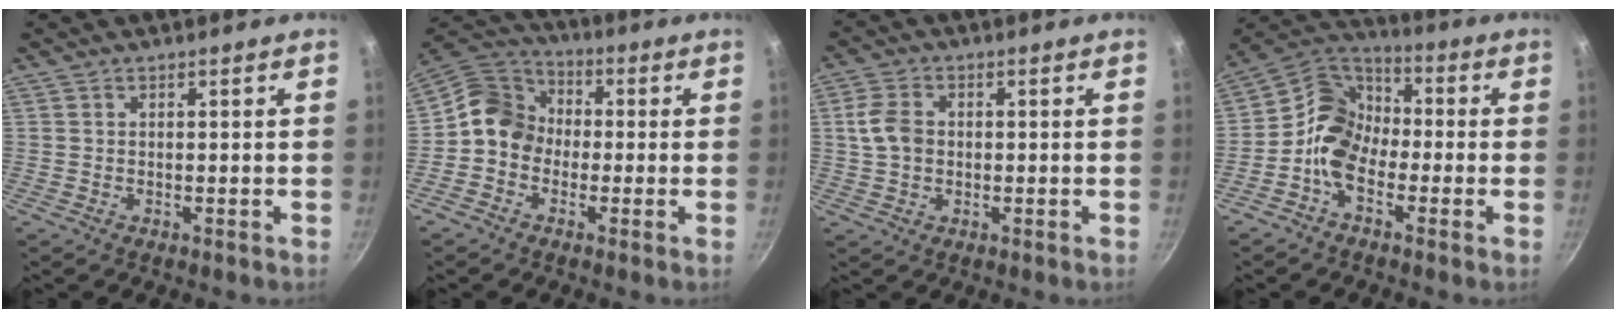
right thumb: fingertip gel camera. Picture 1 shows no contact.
{"total": 10.0, "force": [-0.9, 8.7, 4.8], "torque": [-0.053, 0.034, -0.043]}
{"total": 5.9, "force": [0.3, 4.4, 3.8], "torque": [-0.066, 0.009, -0.001]}
{"total": 11.1, "force": [-3.2, 8.2, 6.8], "torque": [-0.090, 0.044, -0.090]}